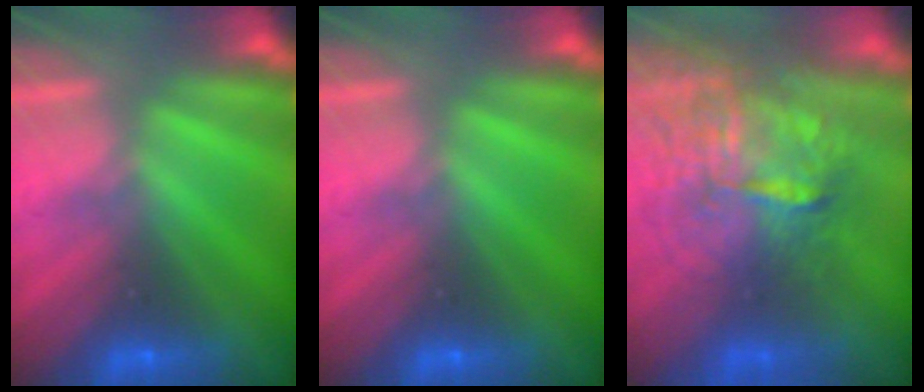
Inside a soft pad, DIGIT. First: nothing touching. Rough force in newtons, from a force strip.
{"total": 0.0}
{"total": 7.3}